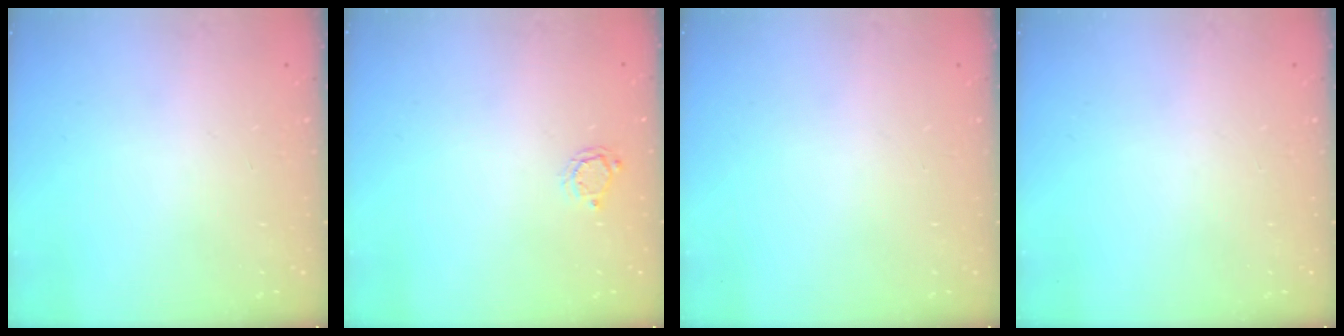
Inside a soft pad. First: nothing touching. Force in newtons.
{"total": 3.7, "press": 3.7, "slide": 0.3}
{"total": 0.0}
{"total": 0.0}